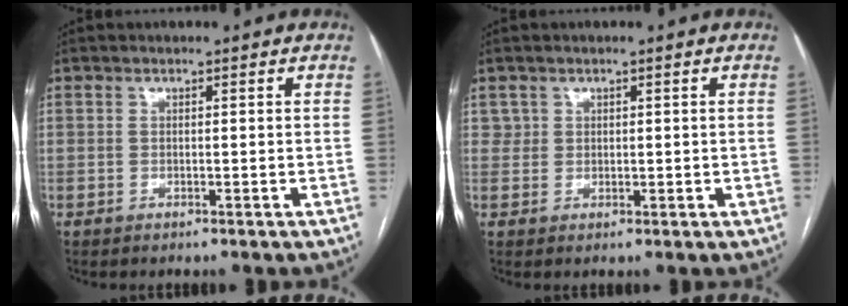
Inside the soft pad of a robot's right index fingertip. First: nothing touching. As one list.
[{"total": 1.7, "force": [0.9, 1.4, -0.1], "torque": [0.016, 0.004, 0.013]}]